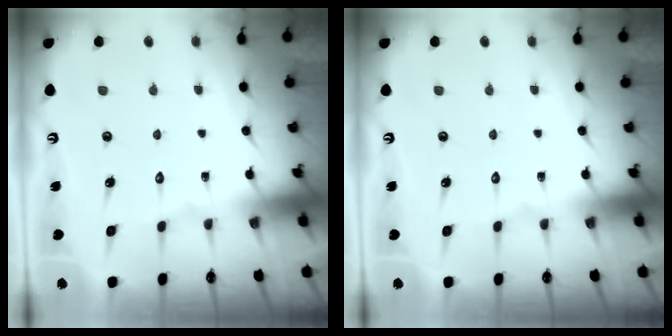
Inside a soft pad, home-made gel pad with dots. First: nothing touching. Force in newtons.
{"total": 0.0}